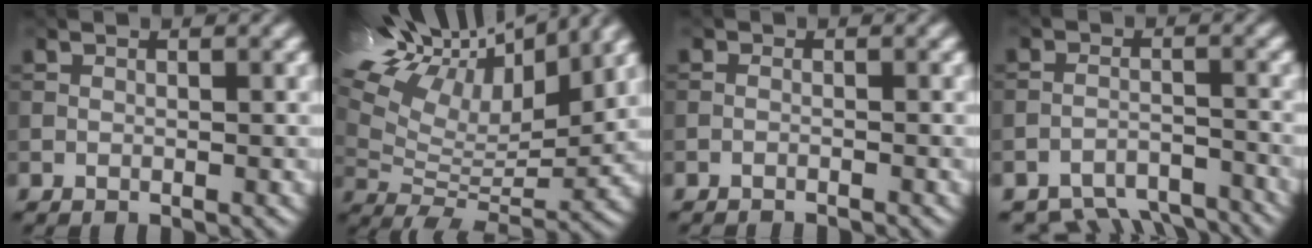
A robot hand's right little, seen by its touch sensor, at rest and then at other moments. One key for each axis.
{"total": 16.8, "fx": 10.7, "fy": 6.3, "fz": 11.3, "tx": -0.231, "ty": 0.055, "tz": 0.170}
{"total": 1.8, "fx": -1.8, "fy": 0.3, "fz": 0.3, "tx": -0.005, "ty": 0.001, "tz": -0.026}
{"total": 7.7, "fx": -7.2, "fy": 2.4, "fz": 1.4, "tx": -0.017, "ty": -0.015, "tz": -0.105}